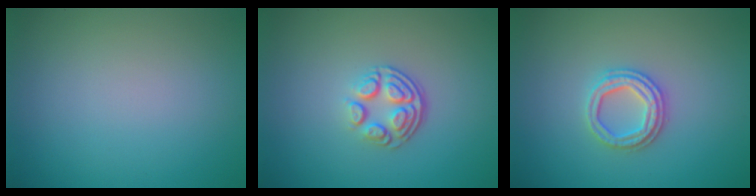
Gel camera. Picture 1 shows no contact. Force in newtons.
{"total": 3.7, "press": 2.5, "slide": 2.7}
{"total": 2.9, "press": 2.7, "slide": 1.0}